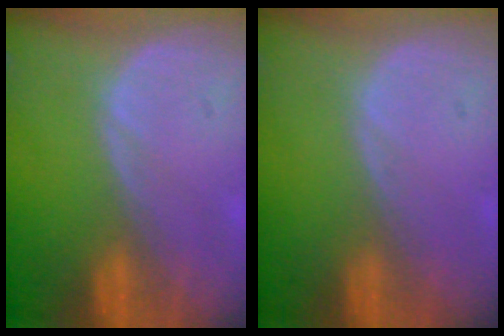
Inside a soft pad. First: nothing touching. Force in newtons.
{"total": 0.0}